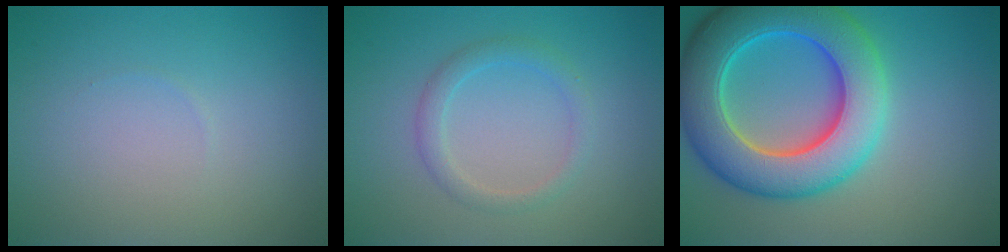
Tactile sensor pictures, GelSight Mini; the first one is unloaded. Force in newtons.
{"total": 2.0, "press": 2.0, "slide": 0.1}
{"total": 10.8, "press": 10.8, "slide": 0.2}